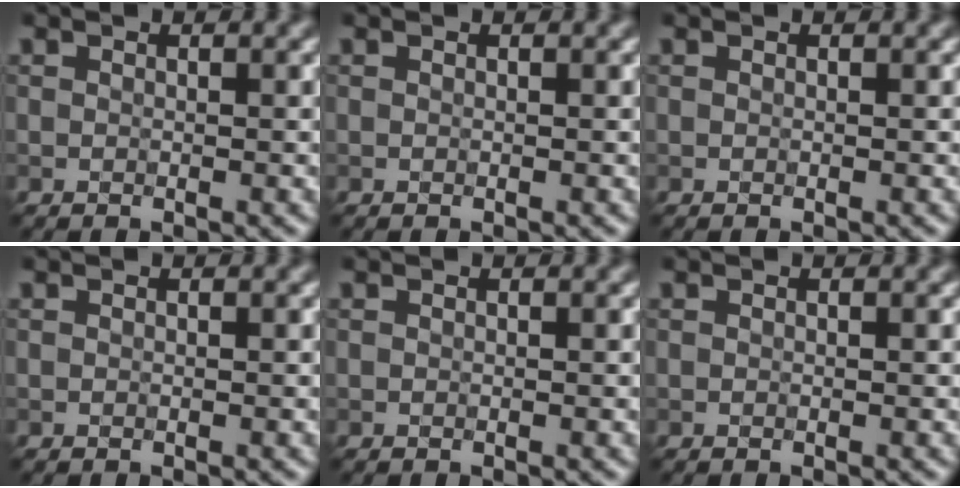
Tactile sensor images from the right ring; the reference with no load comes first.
{"total": 0.0}
{"total": 0.0}
{"total": 0.0}
{"total": 0.0}
{"total": 0.0}